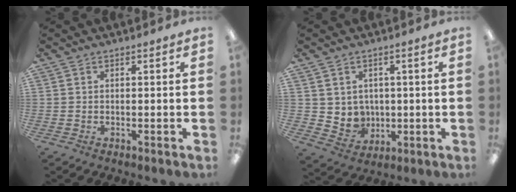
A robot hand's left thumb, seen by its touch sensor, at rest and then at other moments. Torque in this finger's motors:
{"motor_torque": [-0.21, 0.23, 0.03, -0.02, 0.00]}